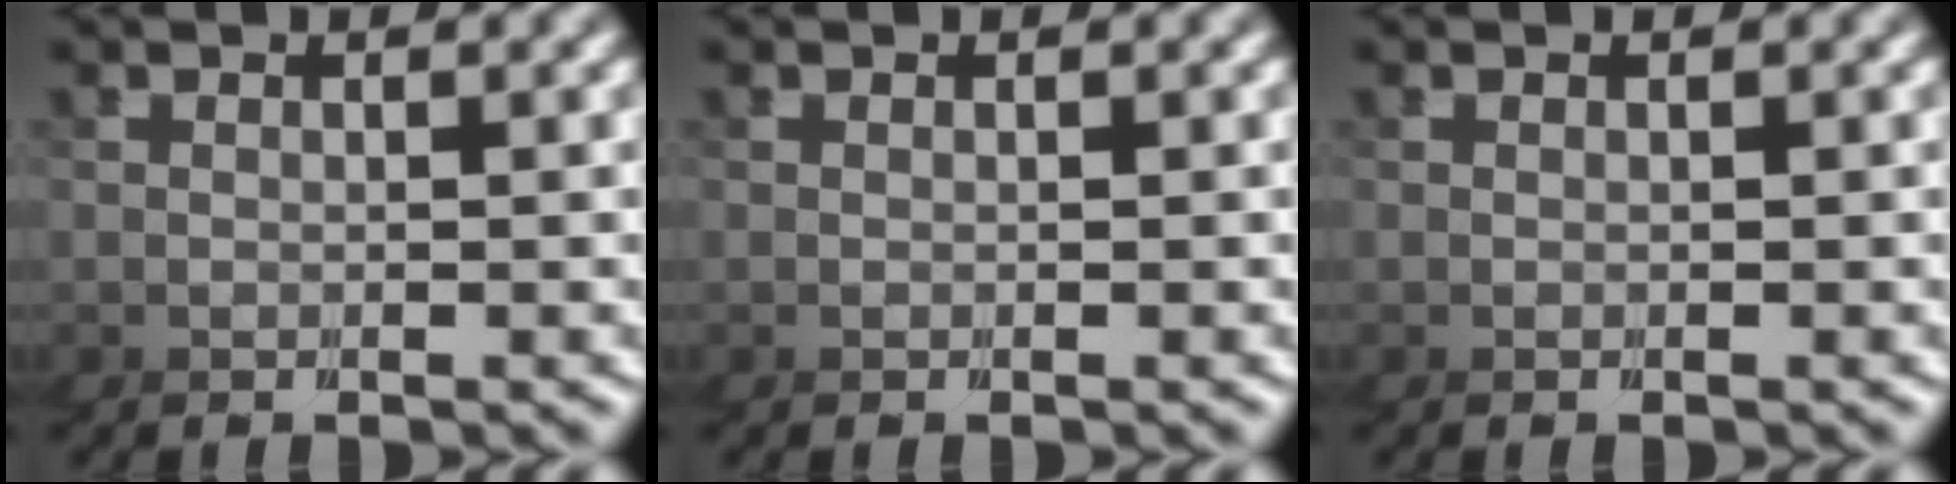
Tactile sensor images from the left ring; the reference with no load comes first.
{"total": 0.0}
{"total": 0.0}